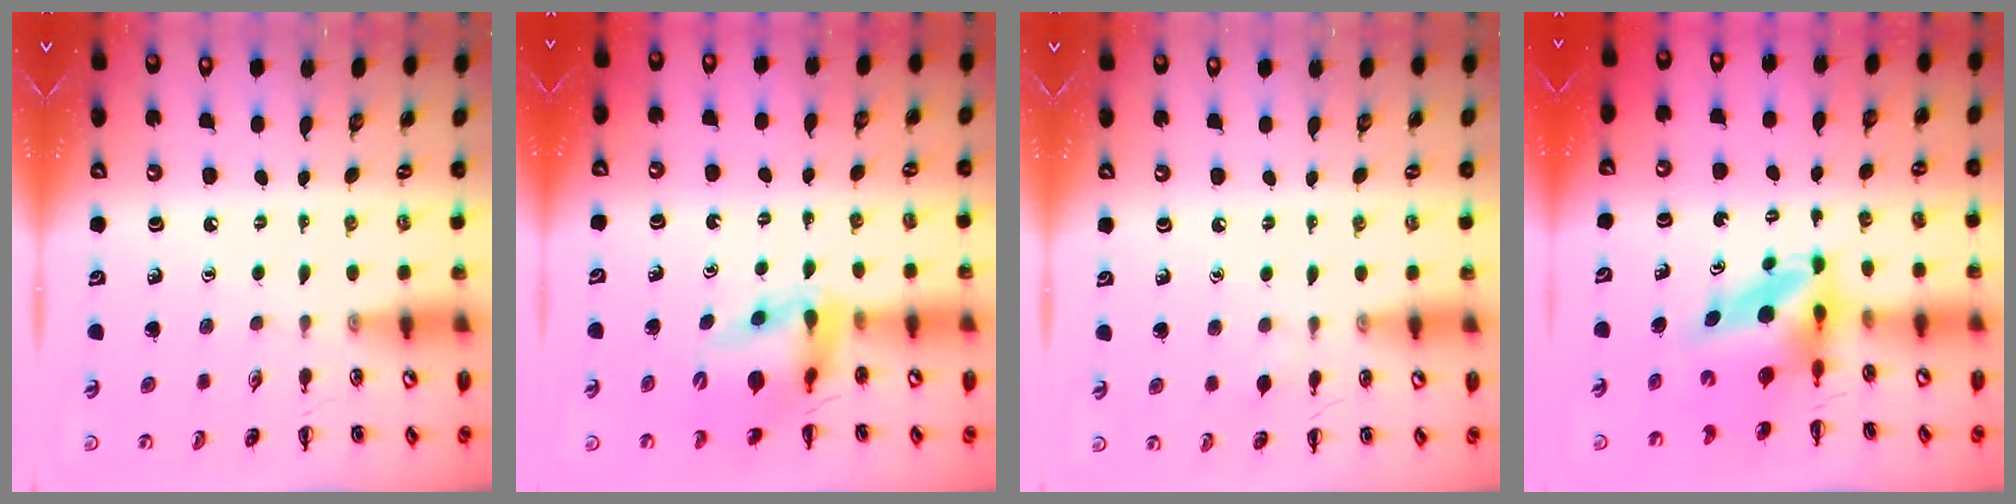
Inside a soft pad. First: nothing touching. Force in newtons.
{"total": 13.1, "press": 12.5, "slide": 3.8}
{"total": 2.7, "press": 2.5, "slide": 1.0}
{"total": 6.3, "press": 6.0, "slide": 1.8}